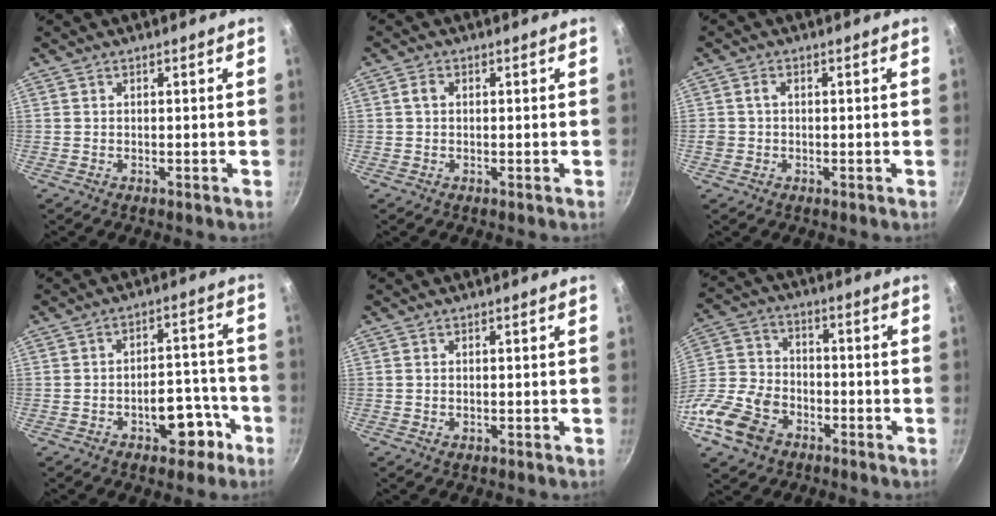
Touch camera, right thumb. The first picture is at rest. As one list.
[{"total": 1.7, "force": [0.2, 1.3, 1.1], "torque": [-0.016, 0.007, 0.001]}, {"total": 1.9, "force": [-0.1, 1.6, 1.0], "torque": [-0.016, 0.007, -0.001]}, {"total": 8.8, "force": [-4.4, 5.0, 5.8], "torque": [-0.041, 0.050, -0.049]}, {"total": 0.7, "force": [0.0, 0.5, 0.5], "torque": [-0.008, 0.000, -0.002]}, {"total": 15.5, "force": [-7.7, 10.7, 8.2], "torque": [-0.168, 0.047, -0.160]}]